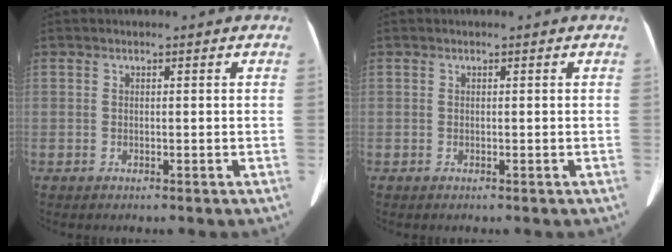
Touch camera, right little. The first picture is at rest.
{"total": 0.0}